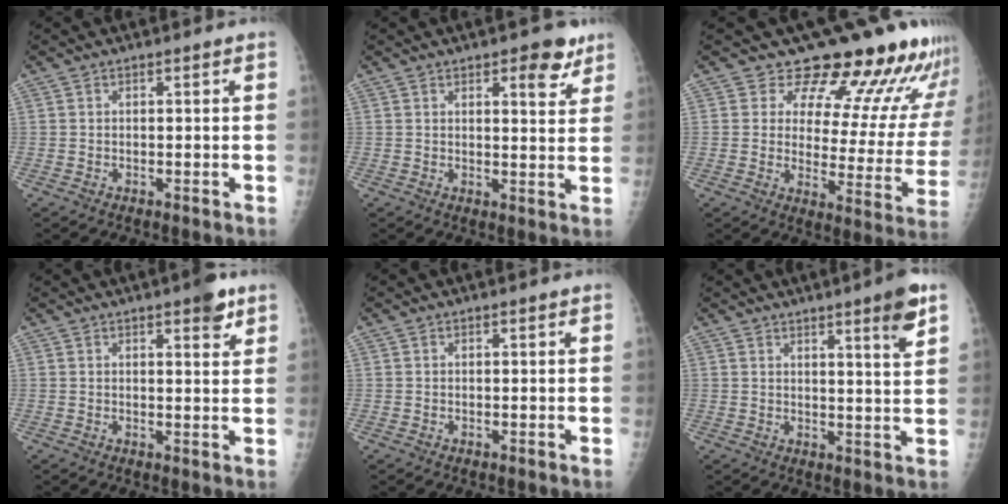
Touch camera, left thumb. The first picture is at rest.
{"total": 6.1, "force": [3.8, 2.5, 4.1], "torque": [-0.031, -0.020, 0.044]}
{"total": 19.2, "force": [16.8, 6.4, 6.7], "torque": [-0.030, -0.126, 0.201]}
{"total": 4.3, "force": [2.7, 1.3, 3.1], "torque": [-0.032, -0.013, 0.032]}
{"total": 0.0}
{"total": 6.6, "force": [4.0, 0.4, 5.2], "torque": [-0.068, -0.026, 0.055]}